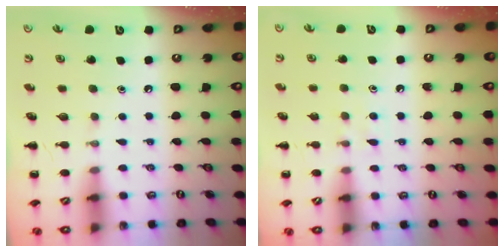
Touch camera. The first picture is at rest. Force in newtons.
{"total": 3.5, "press": 3.3, "slide": 1.2}